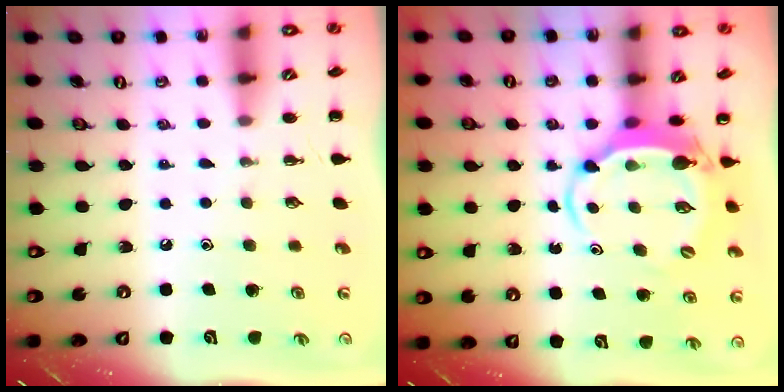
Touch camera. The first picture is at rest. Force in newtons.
{"total": 5.5, "press": 5.4, "slide": 1.0}